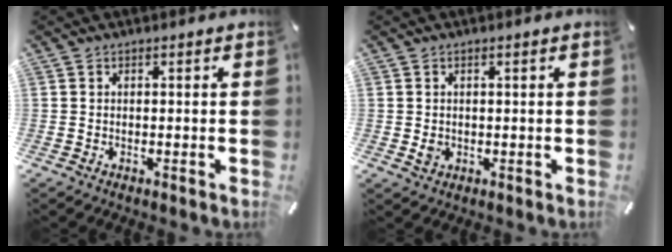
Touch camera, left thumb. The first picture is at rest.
{"total": 1.5, "force": [0.0, 1.4, 0.7], "torque": [-0.014, 0.002, 0.000]}